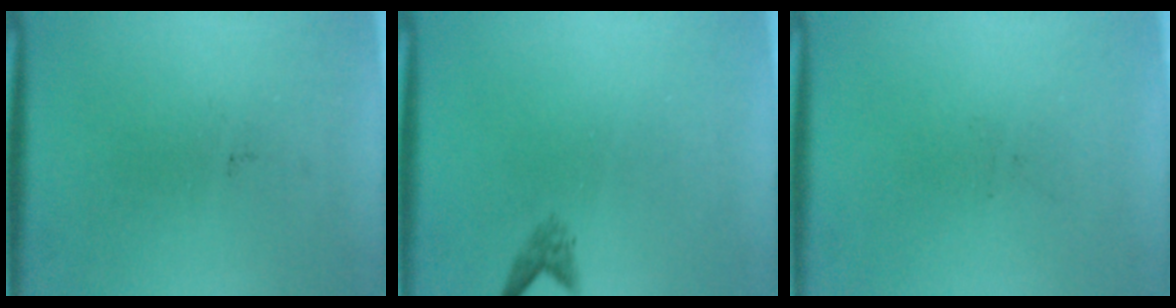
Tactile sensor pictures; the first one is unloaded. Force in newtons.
{"total": 1.3}
{"total": 0.0}